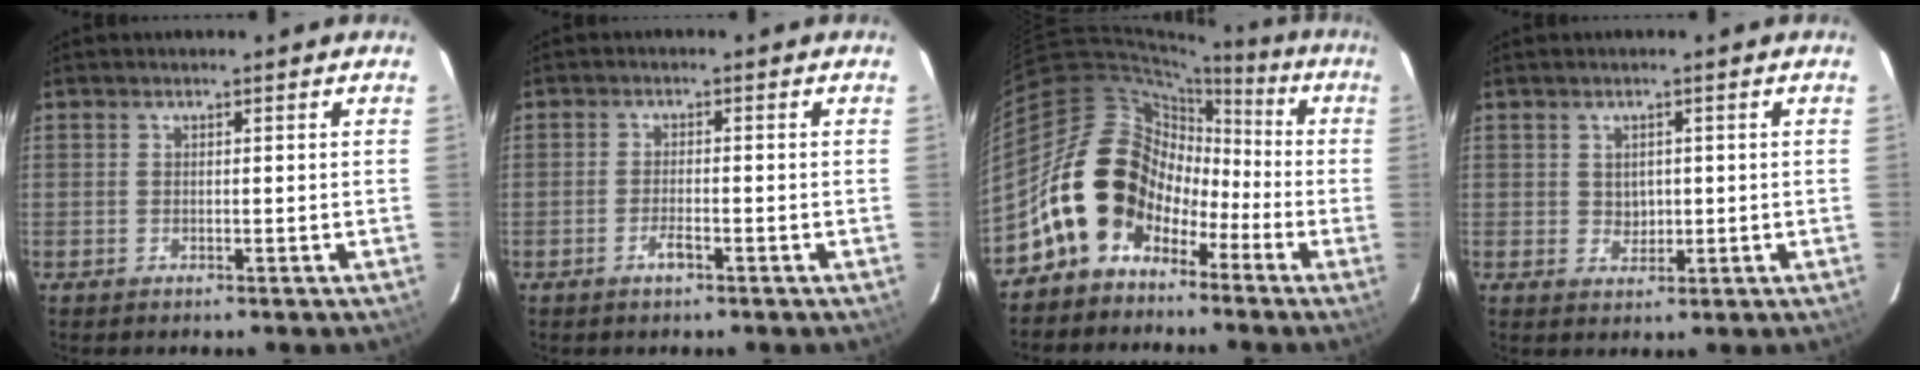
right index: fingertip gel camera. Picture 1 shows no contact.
{"total": 2.4, "force": [-1.4, 0.7, 1.8], "torque": [-0.040, 0.000, -0.028]}
{"total": 14.4, "force": [-6.4, 11.6, 5.8], "torque": [-0.117, 0.032, -0.114]}
{"total": 2.5, "force": [0.3, 2.3, 1.0], "torque": [-0.014, 0.004, 0.010]}